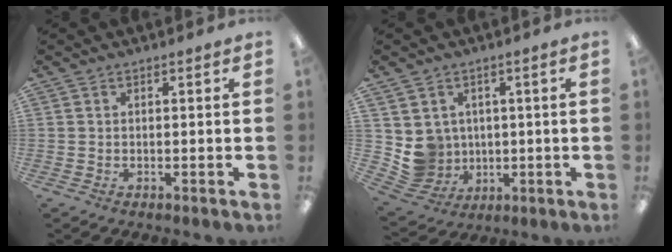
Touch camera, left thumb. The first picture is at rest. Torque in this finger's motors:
{"motor_torque": [0.47, 0.64, 0.54, -0.57, 0.00]}